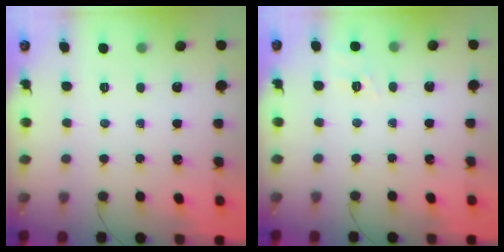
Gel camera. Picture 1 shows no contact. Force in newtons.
{"total": 7.6, "press": 7.5, "slide": 1.4}